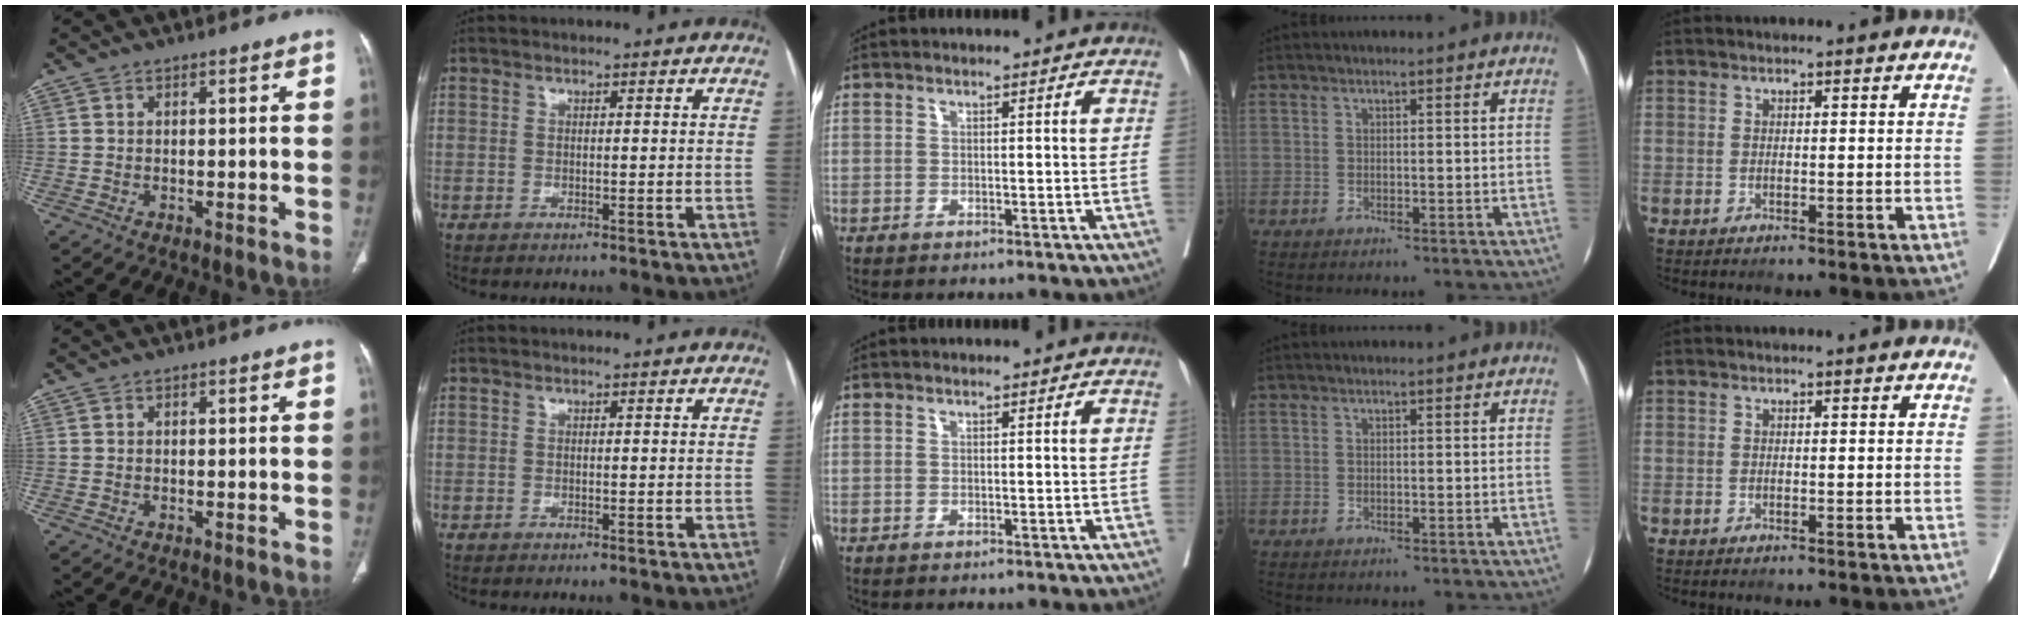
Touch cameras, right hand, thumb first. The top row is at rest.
{}